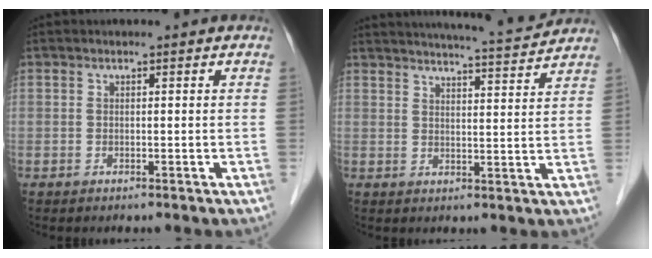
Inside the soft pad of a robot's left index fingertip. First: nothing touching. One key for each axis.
{"total": 11.4, "fx": 10.9, "fy": -0.4, "fz": 3.4, "tx": -0.058, "ty": -0.003, "tz": 0.141}